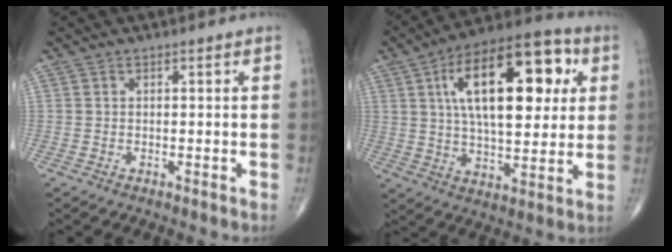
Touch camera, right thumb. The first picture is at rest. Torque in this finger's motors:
{"motor_torque": [0.23, 4.78, 2.05, 0.72, 0.64]}